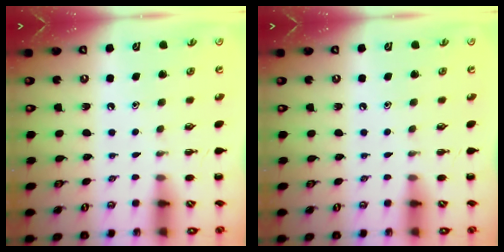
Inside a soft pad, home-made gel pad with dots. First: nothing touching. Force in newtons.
{"total": 0.0}